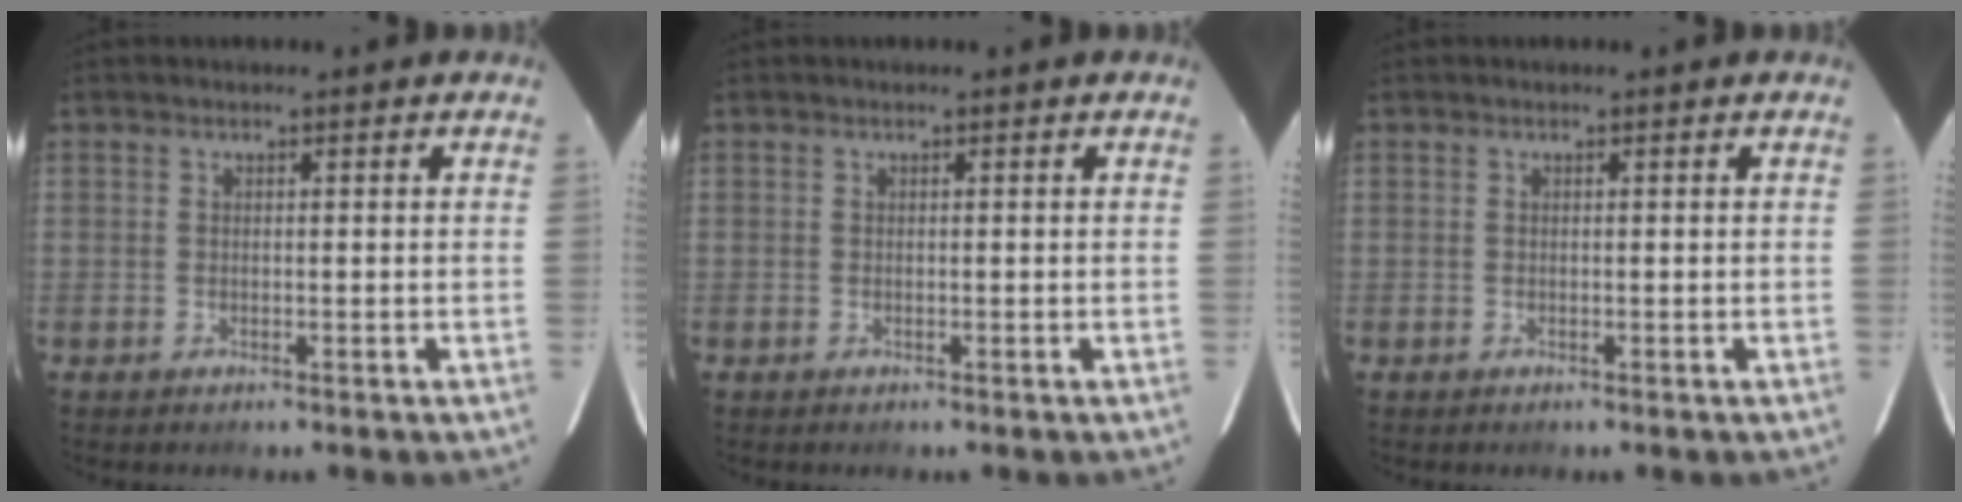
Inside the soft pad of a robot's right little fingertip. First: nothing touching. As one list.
[{"total": 0.0}, {"total": 0.0}]